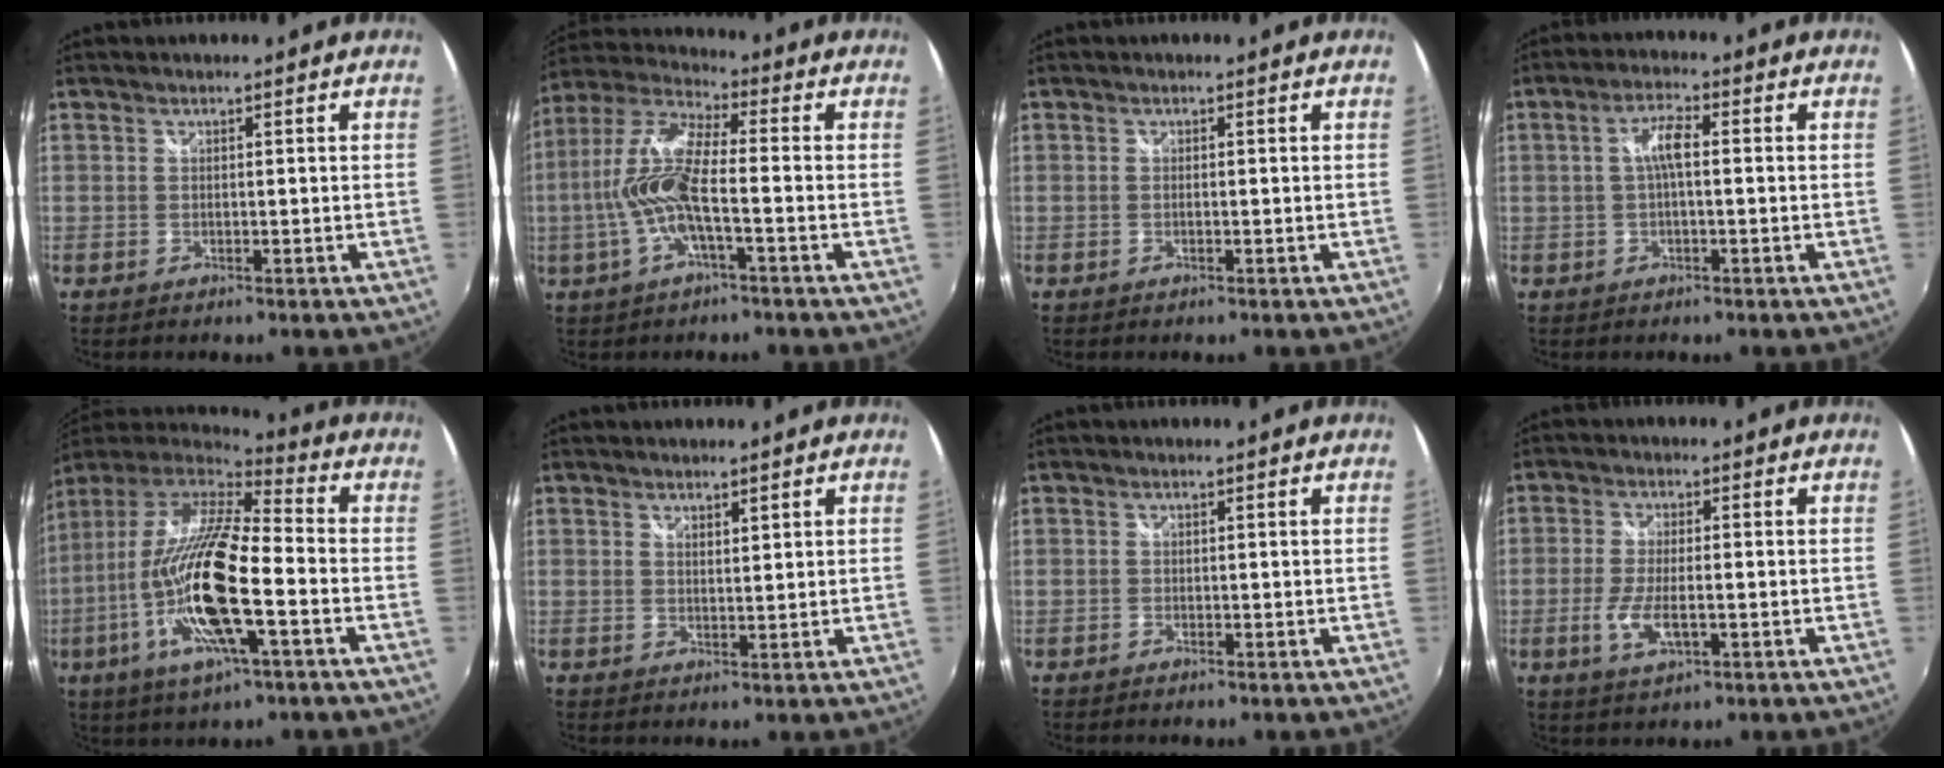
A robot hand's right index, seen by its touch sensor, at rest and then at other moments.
{"total": 12.4, "force": [-2.6, 2.6, 11.9], "torque": [-0.242, 0.000, -0.052]}
{"total": 0.6, "force": [-0.2, 0.0, 0.6], "torque": [-0.013, 0.001, -0.006]}
{"total": 4.2, "force": [0.0, 0.9, 4.1], "torque": [-0.077, 0.010, 0.001]}
{"total": 21.7, "force": [-6.2, 4.4, 20.3], "torque": [-0.378, -0.035, -0.125]}
{"total": 1.7, "force": [1.4, 0.5, 0.8], "torque": [-0.011, -0.001, 0.024]}
{"total": 0.6, "force": [-0.5, 0.3, 0.2], "torque": [-0.003, -0.003, -0.011]}
{"total": 6.4, "force": [-2.0, 2.0, 5.7], "torque": [-0.120, -0.011, -0.037]}